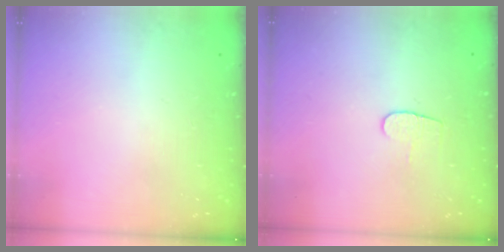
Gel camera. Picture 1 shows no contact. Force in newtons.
{"total": 5.1, "press": 5.1, "slide": 0.5}